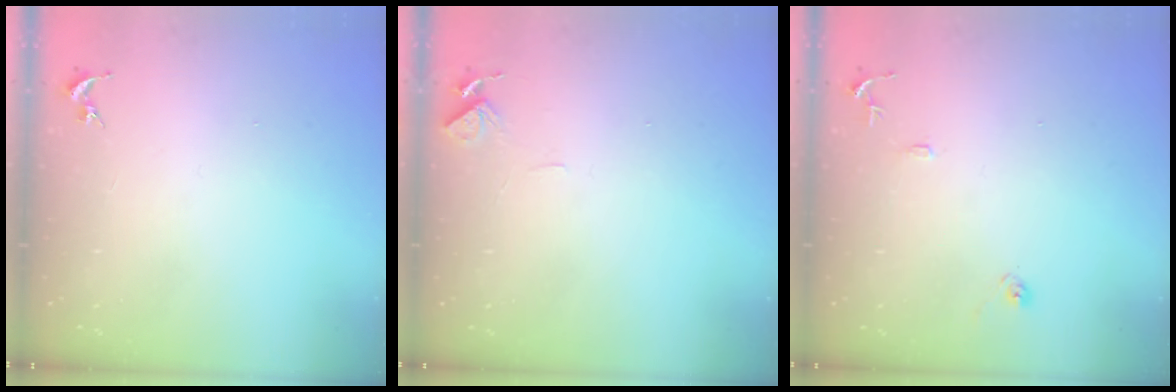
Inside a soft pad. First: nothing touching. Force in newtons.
{"total": 4.6, "press": 4.5, "slide": 0.4}
{"total": 9.1, "press": 9.1, "slide": 0.8}